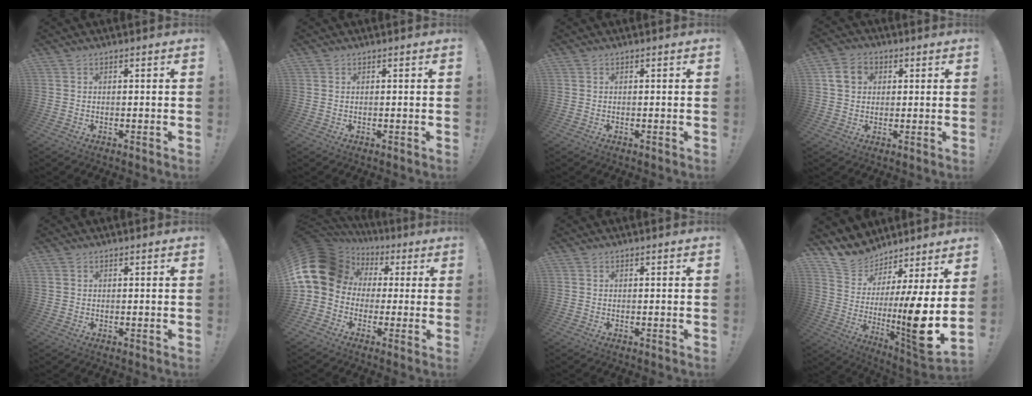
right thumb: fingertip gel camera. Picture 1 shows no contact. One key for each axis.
{"total": 0.0}
{"total": 0.0}
{"total": 7.5, "fx": 2.3, "fy": 6.2, "fz": 3.6, "tx": -0.061, "ty": 0.009, "tz": 0.048}
{"total": 0.5, "fx": 0.2, "fy": 0.5, "fz": 0.1, "tx": -0.008, "ty": 0.004, "tz": 0.005}
{"total": 17.6, "fx": 3.5, "fy": 13.9, "fz": 10.2, "tx": -0.193, "ty": -0.006, "tz": 0.076}
{"total": 0.0}
{"total": 11.2, "fx": 2.4, "fy": 1.7, "fz": 10.8, "tx": -0.187, "ty": -0.071, "tz": 0.044}